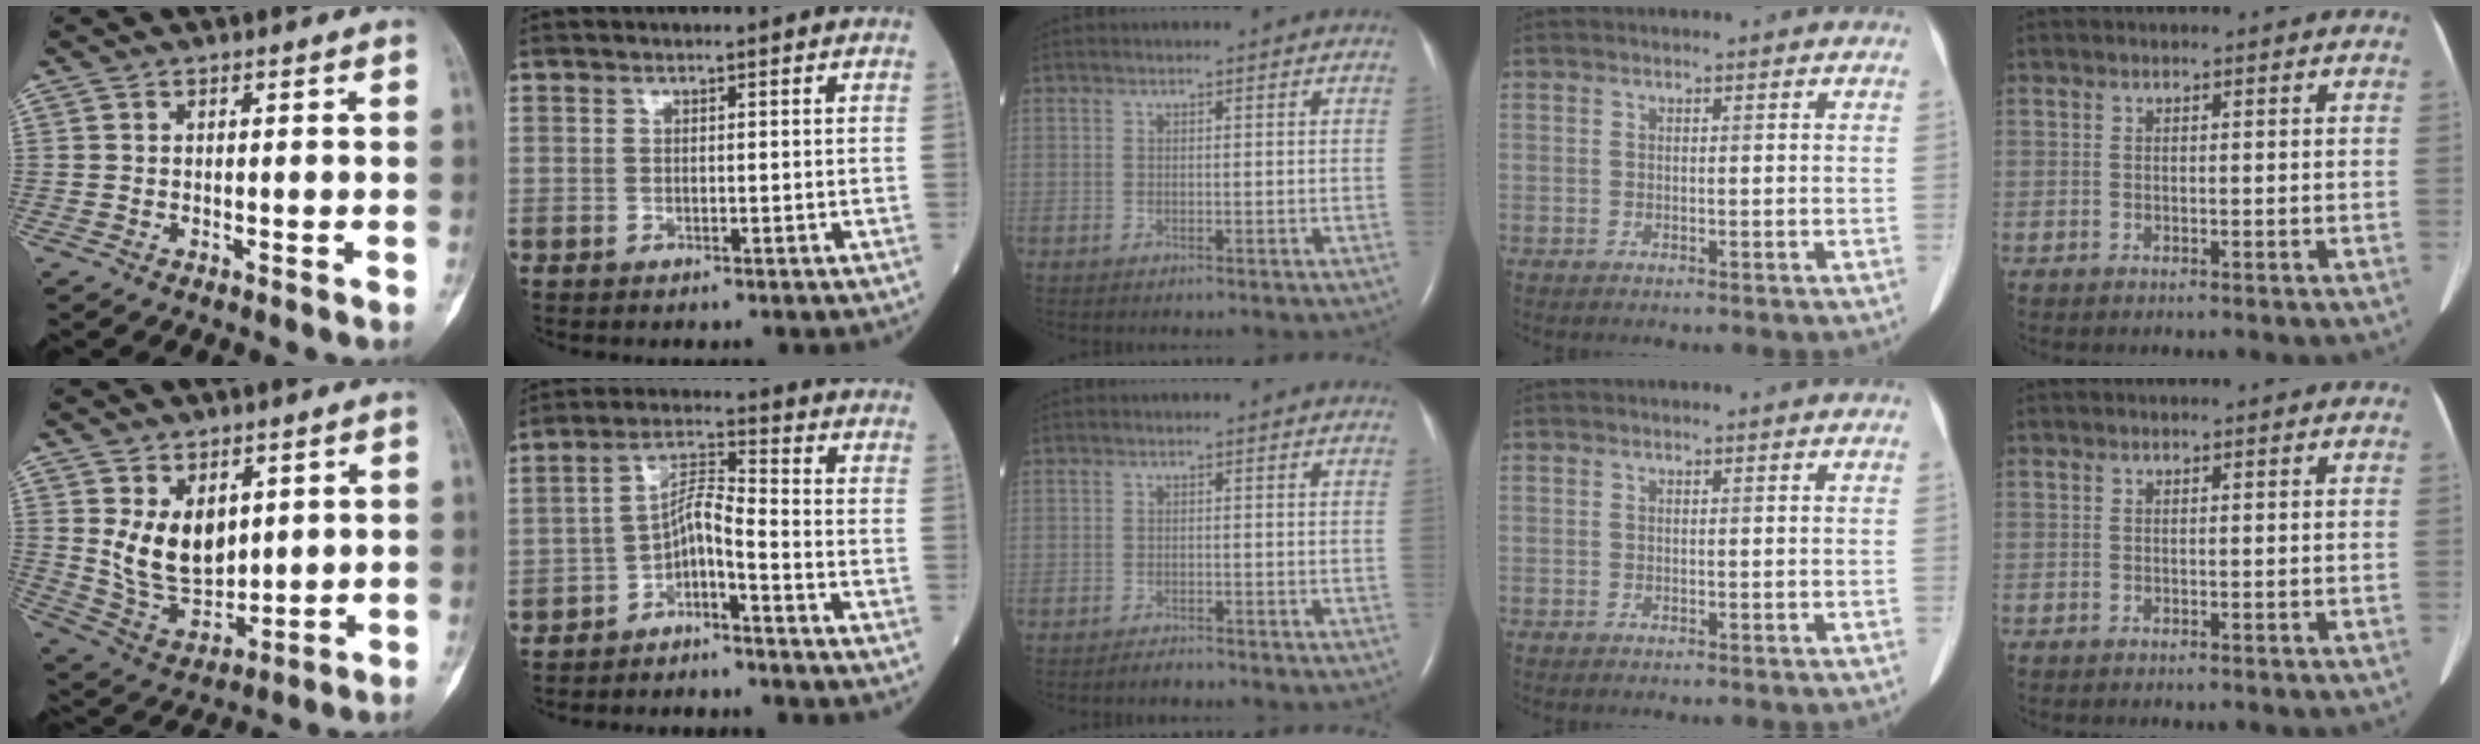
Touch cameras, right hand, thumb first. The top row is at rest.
{"thumb": {"total": 11.4, "force": [3.3, 7.7, 7.8], "torque": [-0.102, -0.032, 0.085]}, "index": {"total": 5.2, "force": [-3.3, 1.0, 3.9], "torque": [-0.070, 0.014, -0.062]}, "middle": {"total": 1.0, "force": [-1.0, 0.1, 0.2], "torque": [-0.009, -0.003, -0.013]}}